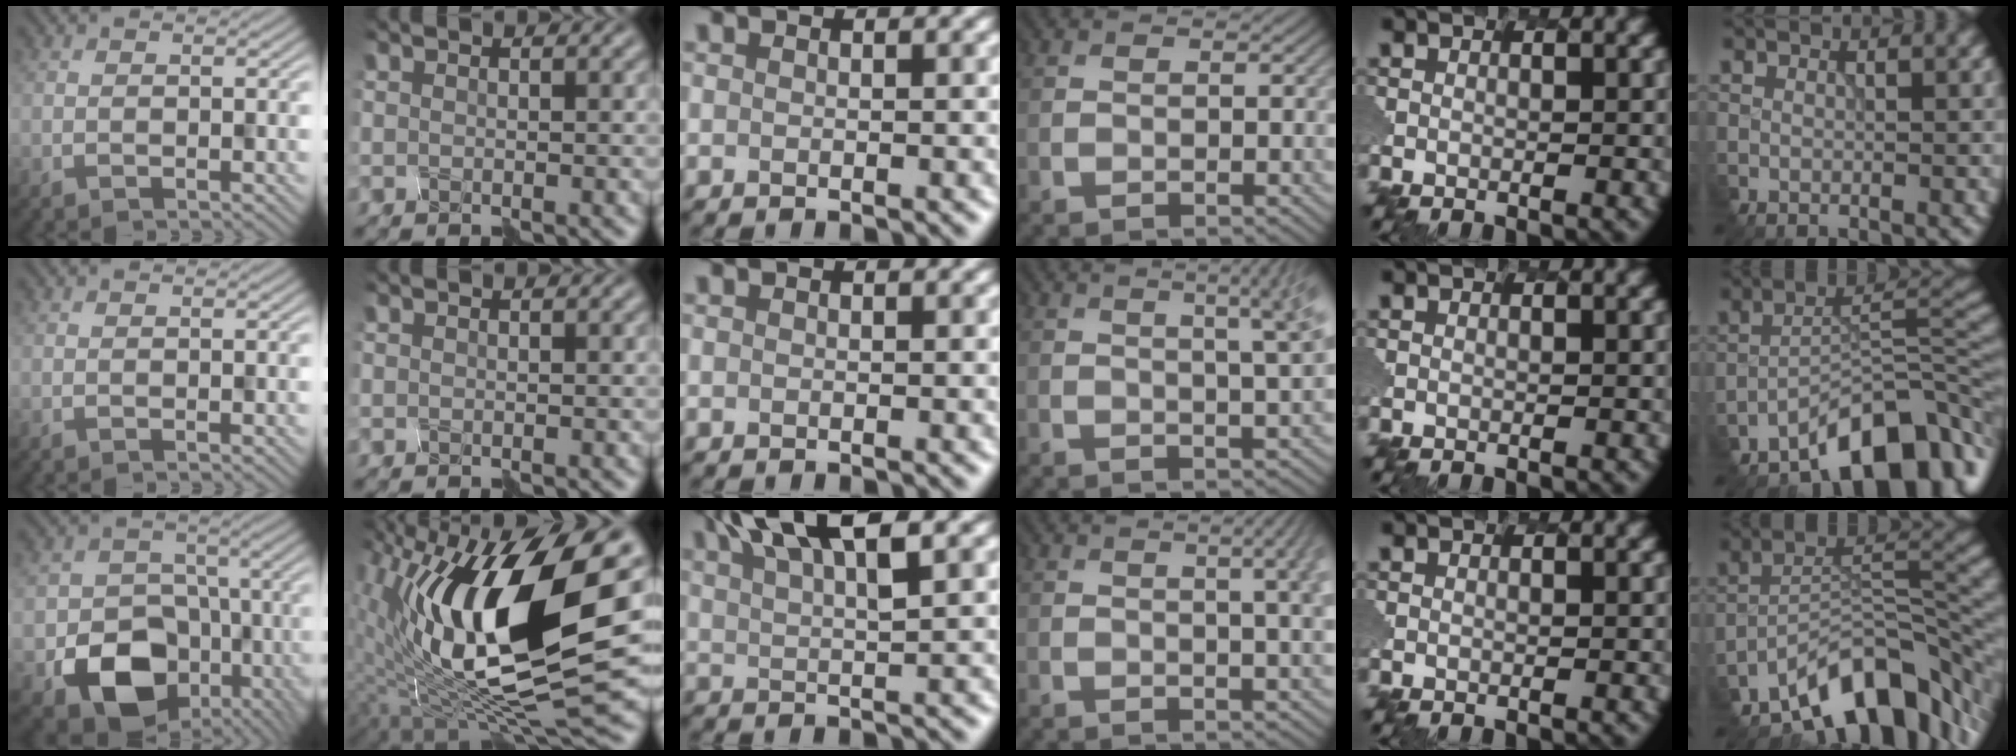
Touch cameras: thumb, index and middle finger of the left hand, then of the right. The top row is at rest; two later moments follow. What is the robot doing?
{"motion": "disassemble", "object": "spray bottle"}